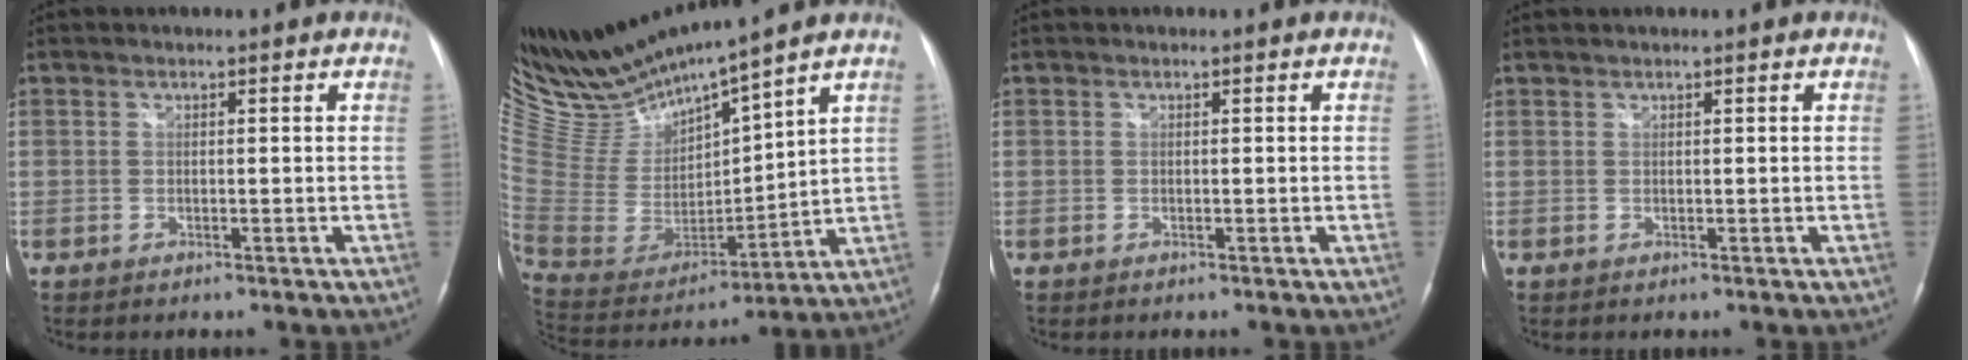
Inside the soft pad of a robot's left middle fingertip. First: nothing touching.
{"total": 14.4, "force": [13.7, -0.7, 4.6], "torque": [-0.108, -0.023, 0.286]}
{"total": 0.0}
{"total": 0.6, "force": [0.5, -0.1, 0.2], "torque": [-0.006, 0.008, 0.016]}